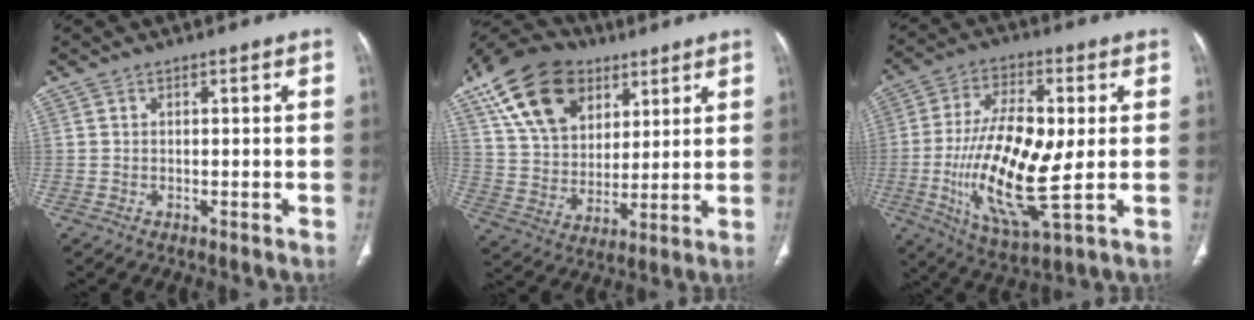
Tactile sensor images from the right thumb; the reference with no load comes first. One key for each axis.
{"total": 19.9, "fx": 9.8, "fy": 13.3, "fz": 11.1, "tx": -0.182, "ty": -0.014, "tz": 0.172}
{"total": 19.3, "fx": -1.3, "fy": 6.6, "fz": 18.1, "tx": -0.347, "ty": -0.013, "tz": -0.021}